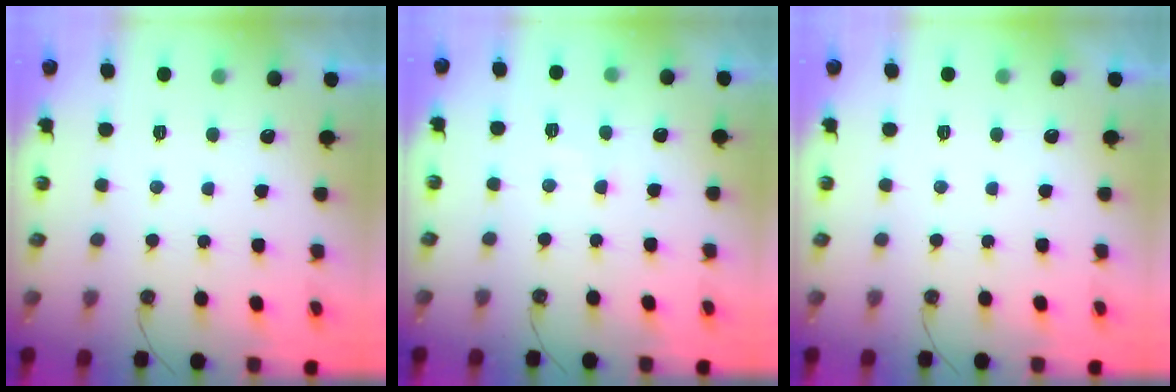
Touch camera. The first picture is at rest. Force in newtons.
{"total": 7.2, "press": 7.1, "slide": 0.8}
{"total": 0.0}